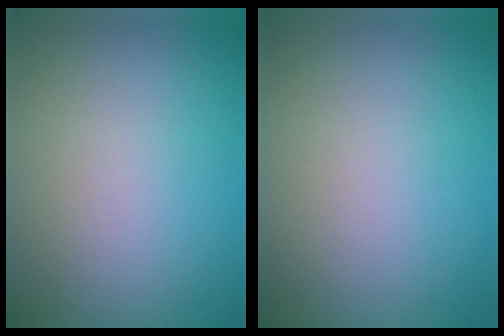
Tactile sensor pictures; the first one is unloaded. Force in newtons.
{"total": 0.0}